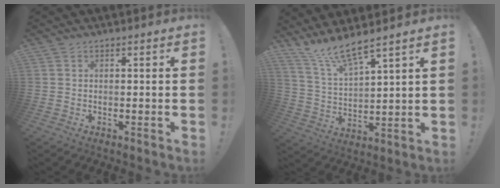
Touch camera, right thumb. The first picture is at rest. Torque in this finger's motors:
{"motor_torque": [-0.03, 0.07, 0.24, 0.17, 0.06]}